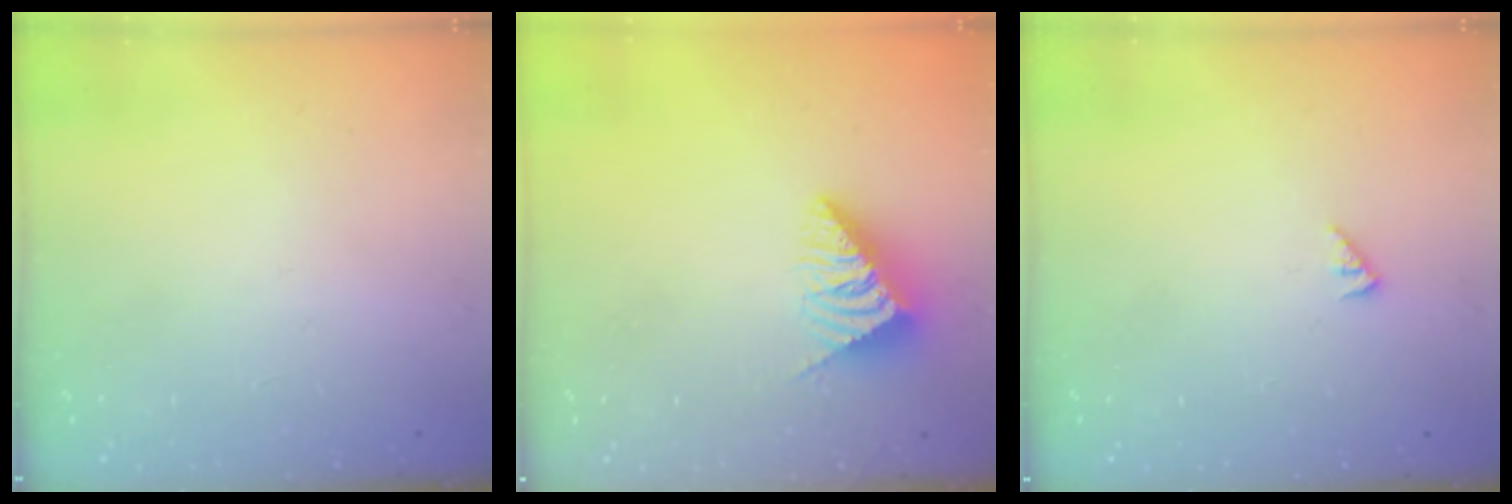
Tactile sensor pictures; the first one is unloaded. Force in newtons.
{"total": 3.9, "press": 3.9, "slide": 0.7}
{"total": 0.6, "press": 0.6, "slide": 0.2}